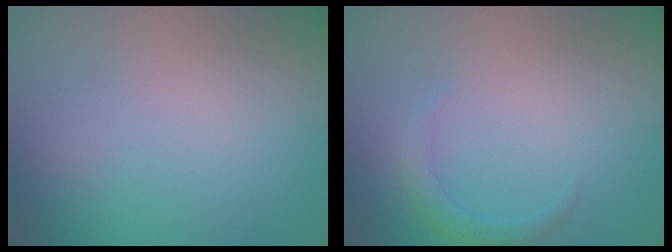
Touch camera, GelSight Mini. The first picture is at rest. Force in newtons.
{"total": 1.5, "press": 1.5, "slide": 0.1}